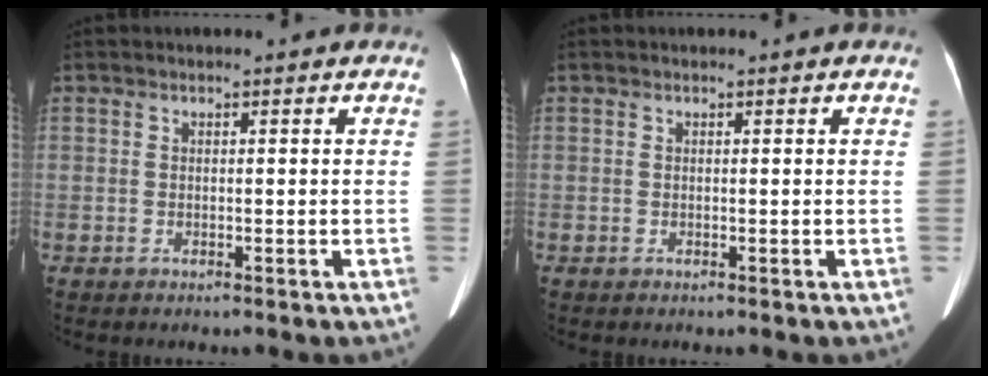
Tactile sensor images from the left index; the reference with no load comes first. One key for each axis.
{"total": 0.0}